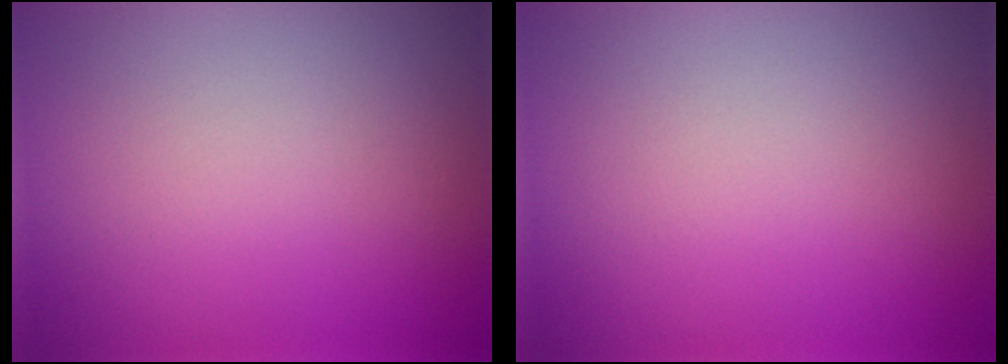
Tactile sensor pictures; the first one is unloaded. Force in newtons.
{"total": 0.0}